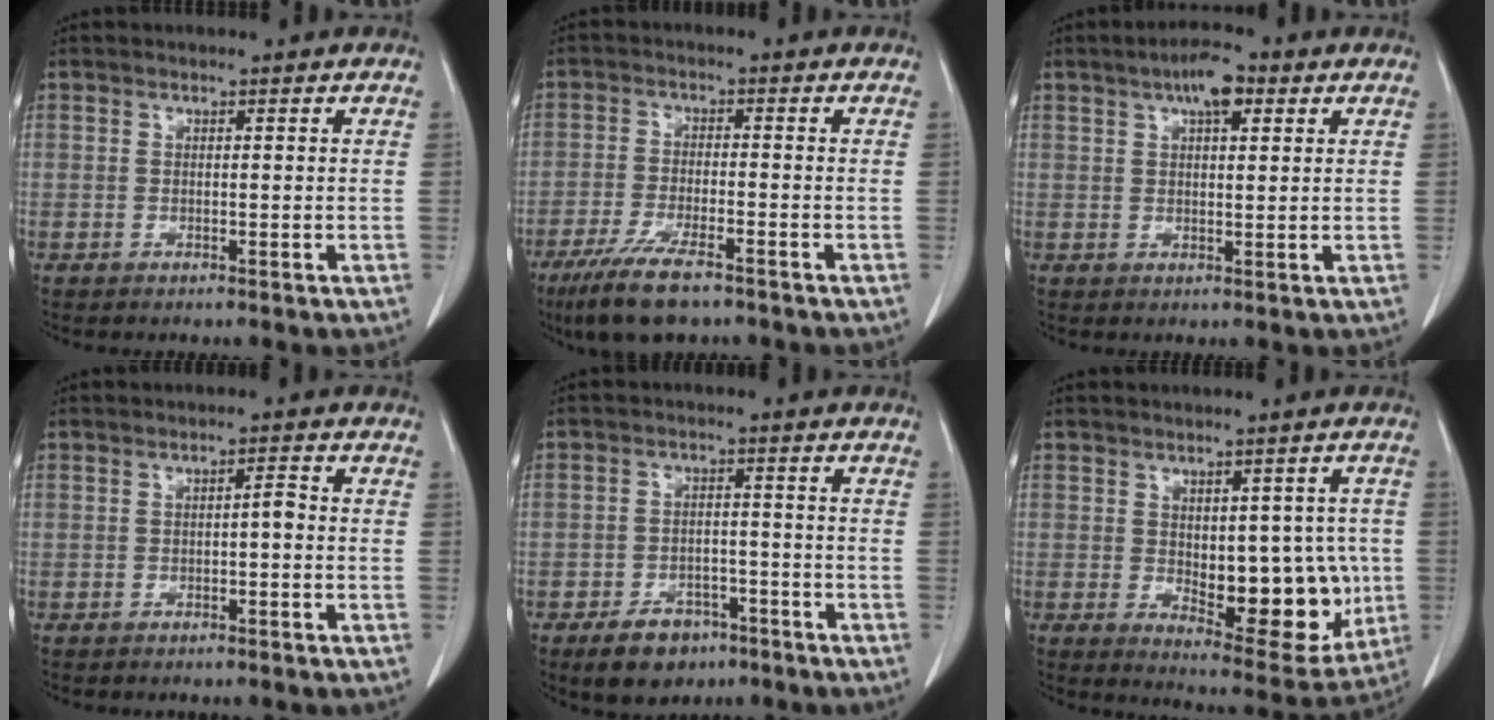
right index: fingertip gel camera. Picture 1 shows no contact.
{"total": 9.1, "force": [-6.5, 1.9, 6.2], "torque": [-0.116, -0.020, -0.108]}
{"total": 5.2, "force": [2.7, 1.6, 4.1], "torque": [-0.072, 0.010, 0.041]}
{"total": 1.6, "force": [-0.3, 0.3, 1.5], "torque": [-0.021, 0.004, -0.006]}
{"total": 6.8, "force": [-4.4, 4.2, 3.0], "torque": [-0.054, 0.003, -0.065]}
{"total": 12.7, "force": [-1.0, 5.8, 11.3], "torque": [-0.133, -0.002, 0.009]}